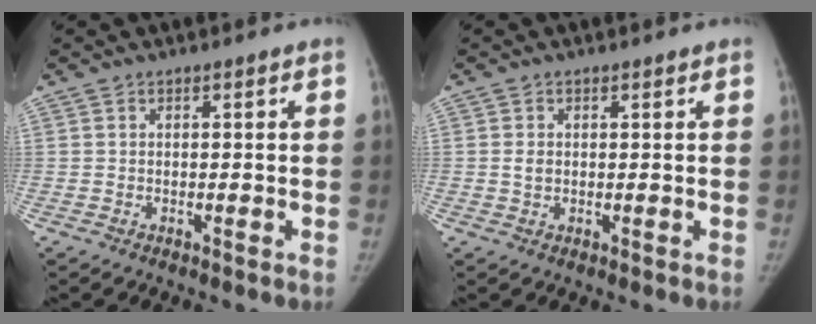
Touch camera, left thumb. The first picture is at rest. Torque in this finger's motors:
{"motor_torque": [0.06, 0.11, 0.25, -0.31, 0.05]}